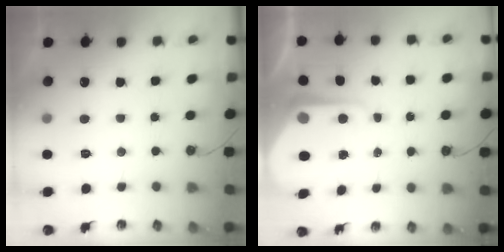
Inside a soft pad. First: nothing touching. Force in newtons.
{"total": 7.3, "press": 7.2, "slide": 0.7}